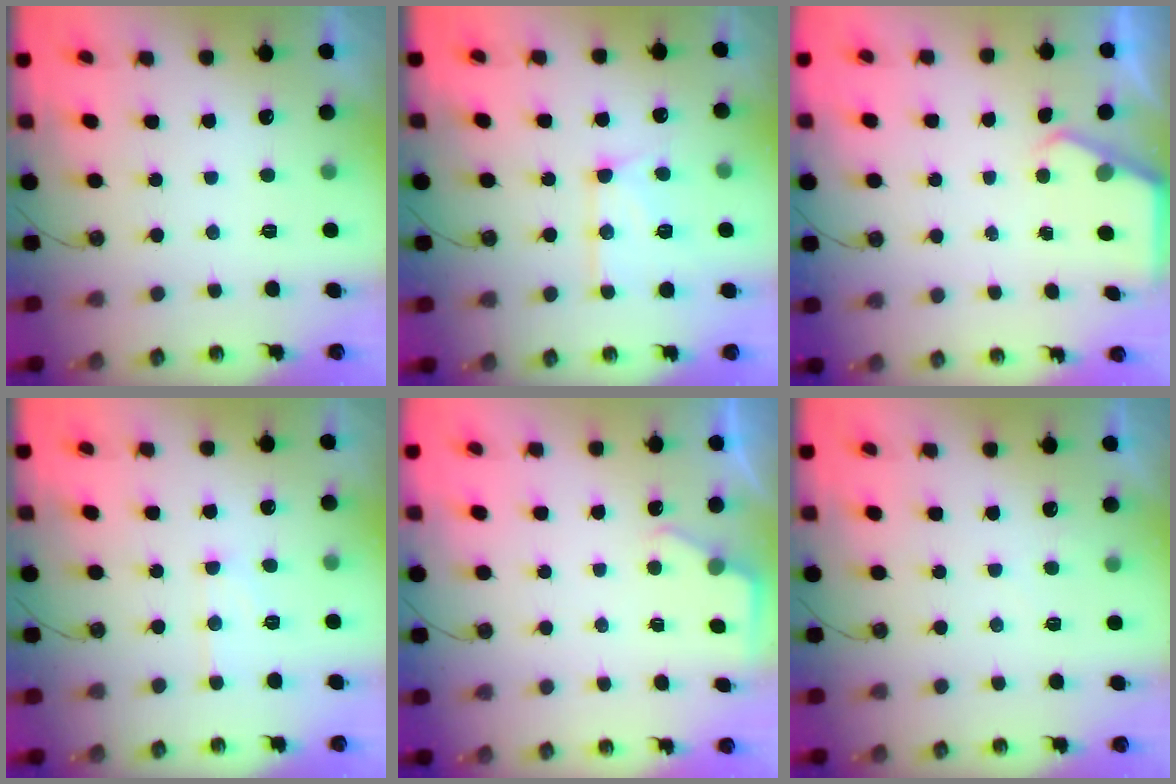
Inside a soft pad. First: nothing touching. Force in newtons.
{"total": 11.8, "press": 11.8, "slide": 1.1}
{"total": 2.2, "press": 2.1, "slide": 0.3}
{"total": 7.5, "press": 7.5, "slide": 0.6}
{"total": 2.7, "press": 2.7, "slide": 0.4}
{"total": 3.1, "press": 3.1, "slide": 0.4}